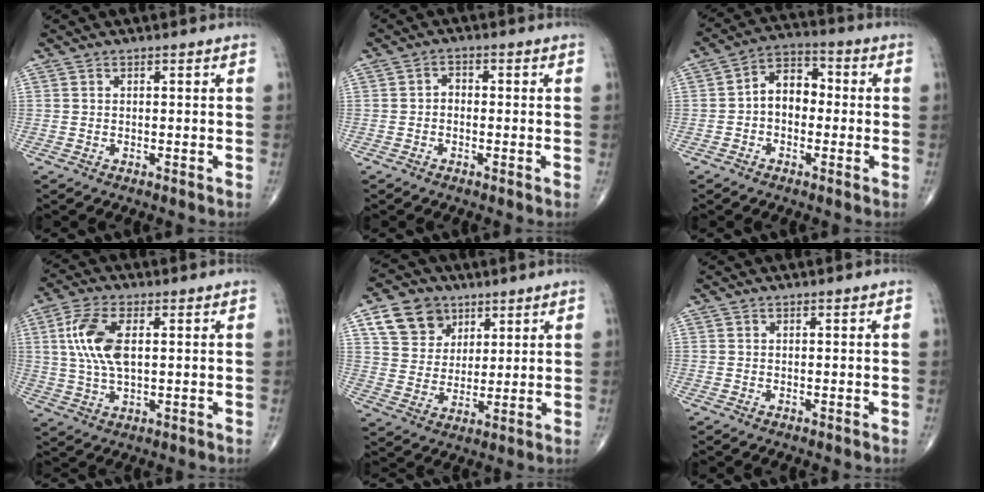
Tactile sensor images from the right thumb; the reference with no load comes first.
{"total": 1.8, "force": [-0.4, 1.3, 1.2], "torque": [-0.008, 0.011, -0.014]}
{"total": 7.8, "force": [-0.6, 5.4, 5.5], "torque": [-0.066, 0.030, -0.023]}
{"total": 10.1, "force": [2.0, 4.8, 8.7], "torque": [-0.191, 0.003, 0.039]}
{"total": 10.7, "force": [5.5, 8.3, 4.0], "torque": [-0.047, -0.017, 0.104]}
{"total": 0.0}